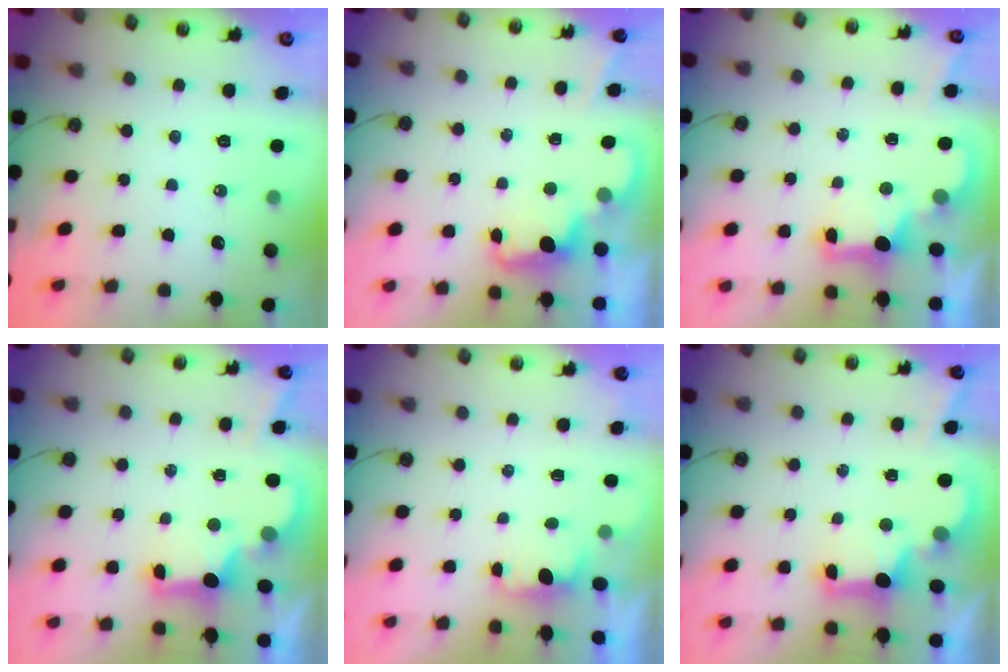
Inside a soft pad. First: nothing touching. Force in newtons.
{"total": 2.3, "press": 2.2, "slide": 0.6}
{"total": 2.3, "press": 2.2, "slide": 0.7}
{"total": 2.8, "press": 2.7, "slide": 0.9}
{"total": 0.6, "press": 0.1, "slide": 0.6}
{"total": 2.8, "press": 2.7, "slide": 0.9}